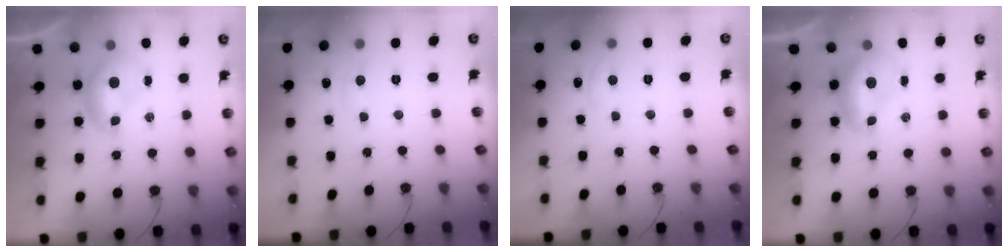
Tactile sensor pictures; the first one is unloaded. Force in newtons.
{"total": 0.6, "press": 0.3, "slide": 0.5}
{"total": 1.4, "press": 1.1, "slide": 0.9}
{"total": 0.0}